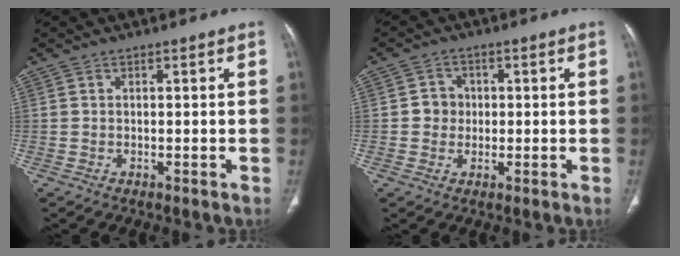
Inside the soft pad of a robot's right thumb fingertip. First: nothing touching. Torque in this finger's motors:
{"motor_torque": [0.14, 0.10, 0.38, -0.27, 0.00]}